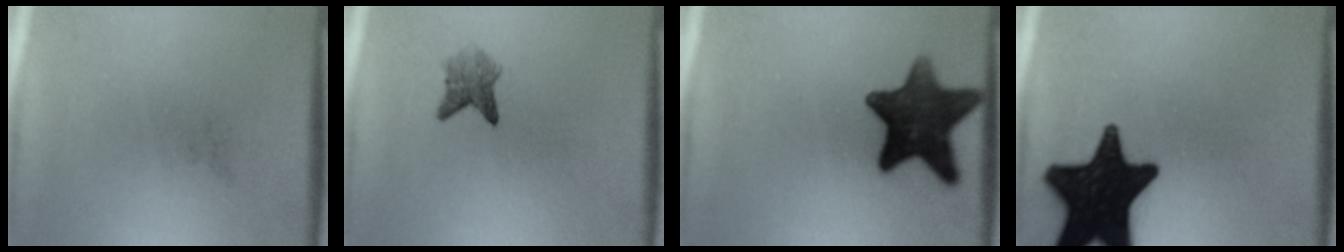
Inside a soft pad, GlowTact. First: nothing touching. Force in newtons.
{"total": 2.7}
{"total": 13.3}
{"total": 19.4}